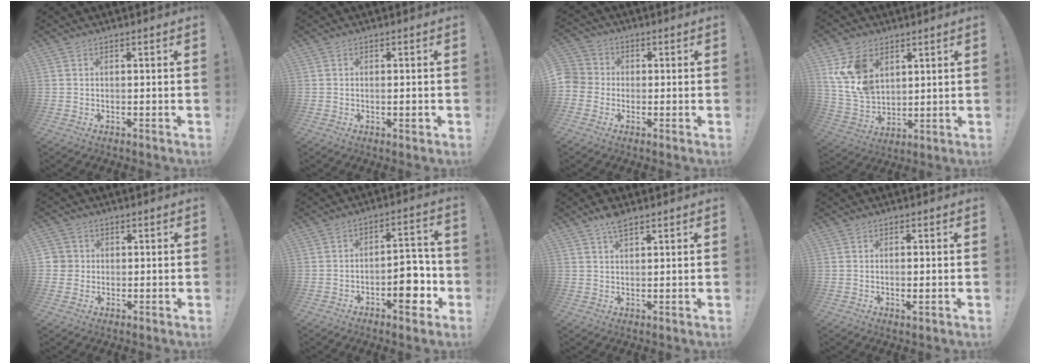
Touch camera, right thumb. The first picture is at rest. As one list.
[{"total": 1.8, "force": [-0.5, 0.3, 1.7], "torque": [-0.013, -0.004, -0.010]}, {"total": 4.8, "force": [-1.4, 4.4, 1.5], "torque": [-0.038, 0.017, -0.027]}, {"total": 13.1, "force": [5.9, 9.3, 7.0], "torque": [-0.144, -0.025, 0.119]}, {"total": 3.5, "force": [0.2, 3.4, 0.7], "torque": [-0.007, 0.003, 0.005]}, {"total": 11.5, "force": [-4.3, 5.7, 9.0], "torque": [-0.095, 0.022, -0.073]}, {"total": 4.5, "force": [3.3, 1.4, 2.7], "torque": [-0.046, -0.015, 0.058]}, {"total": 1.8, "force": [-0.2, 0.2, 1.7], "torque": [-0.021, -0.005, -0.005]}]